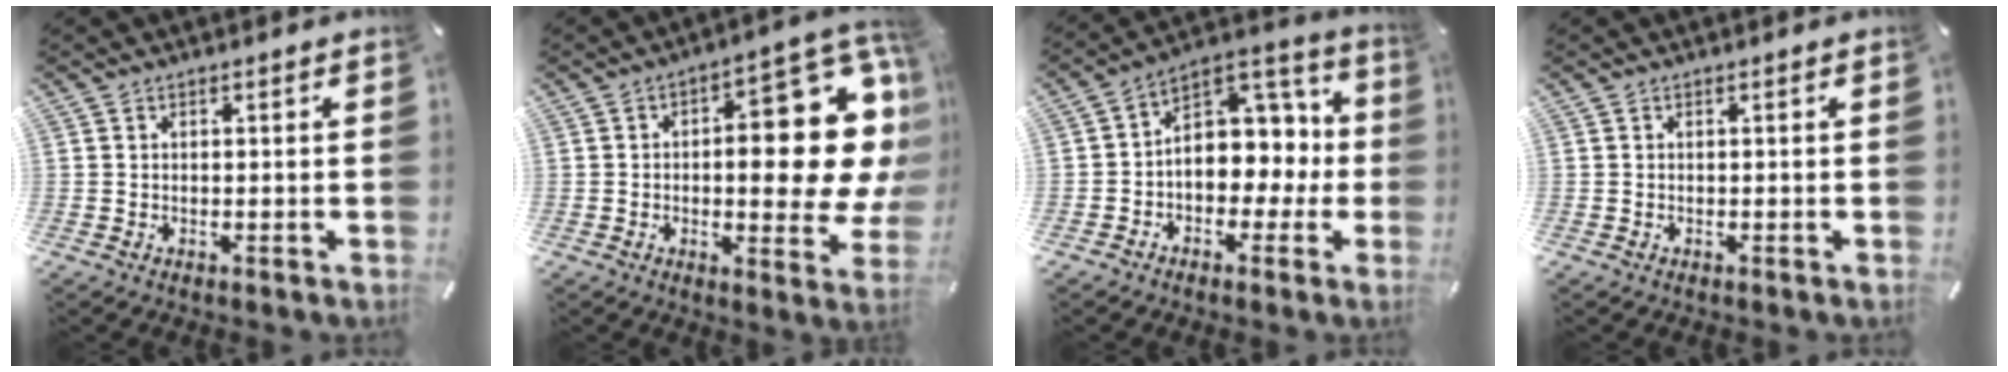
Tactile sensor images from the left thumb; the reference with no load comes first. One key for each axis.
{"total": 22.7, "fx": 4.3, "fy": 9.9, "fz": 20.0, "tx": -0.243, "ty": -0.054, "tz": 0.076}
{"total": 10.4, "fx": 0.1, "fy": 9.0, "fz": 5.3, "tx": -0.063, "ty": -0.009, "tz": 0.008}
{"total": 0.0}